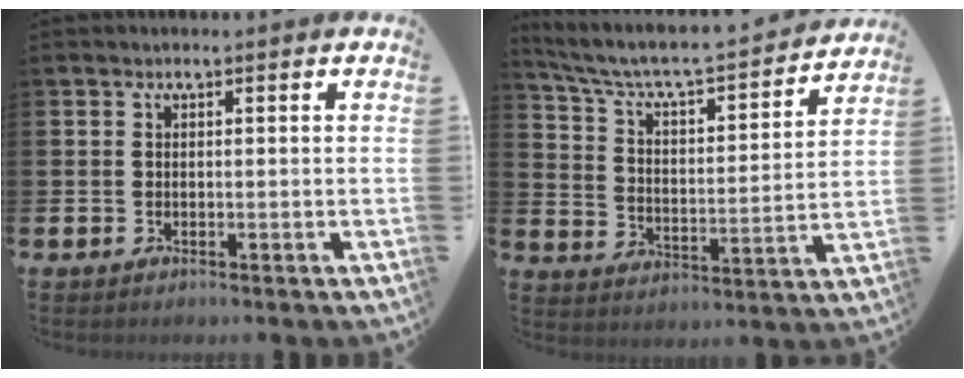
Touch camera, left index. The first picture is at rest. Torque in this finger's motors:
{"motor_torque": [0.99, -1.15, 0.22, 0.21]}